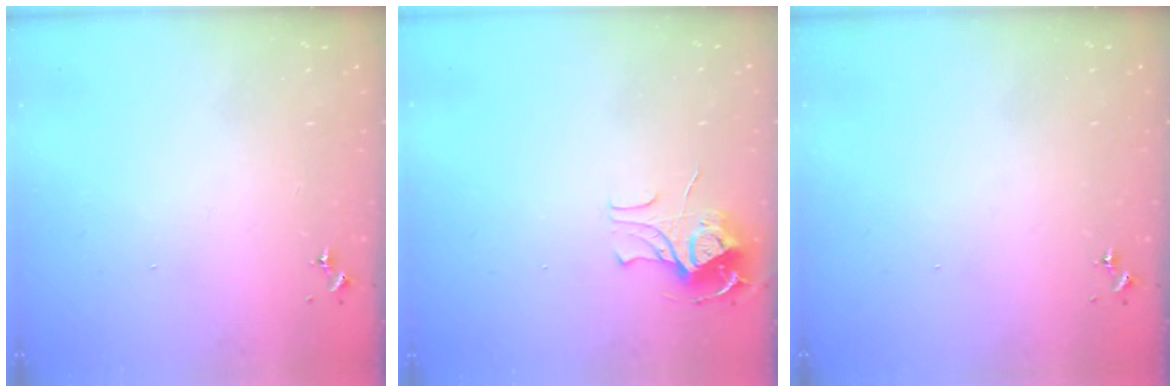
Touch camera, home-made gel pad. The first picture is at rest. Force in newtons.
{"total": 8.8, "press": 8.8, "slide": 0.7}
{"total": 0.0}